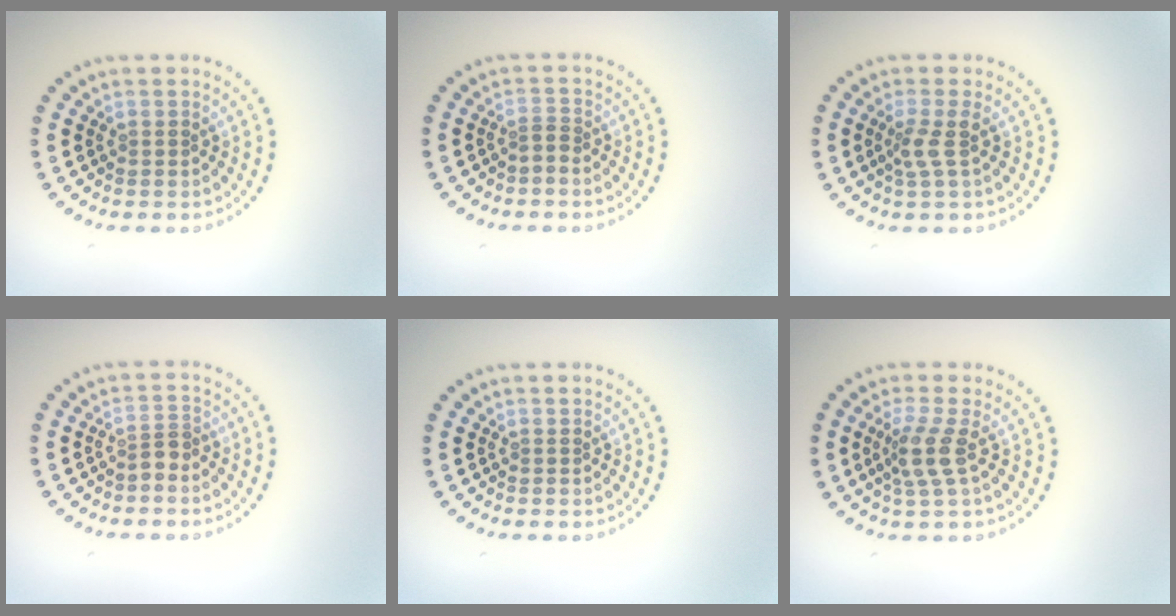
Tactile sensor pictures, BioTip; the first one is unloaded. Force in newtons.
{"total": 0.9, "press": 0.5, "slide": 0.8}
{"total": 1.9, "press": 1.4, "slide": 1.3}
{"total": 1.6, "press": 1.2, "slide": 1.1}
{"total": 0.0}
{"total": 2.6, "press": 2.0, "slide": 1.7}